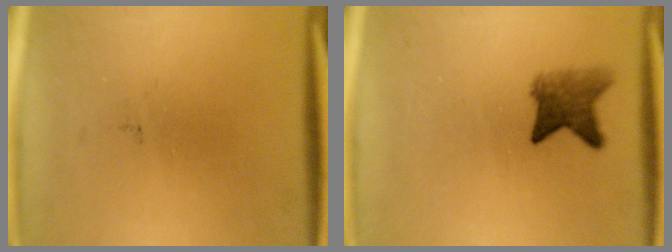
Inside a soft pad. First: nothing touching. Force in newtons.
{"total": 4.3}